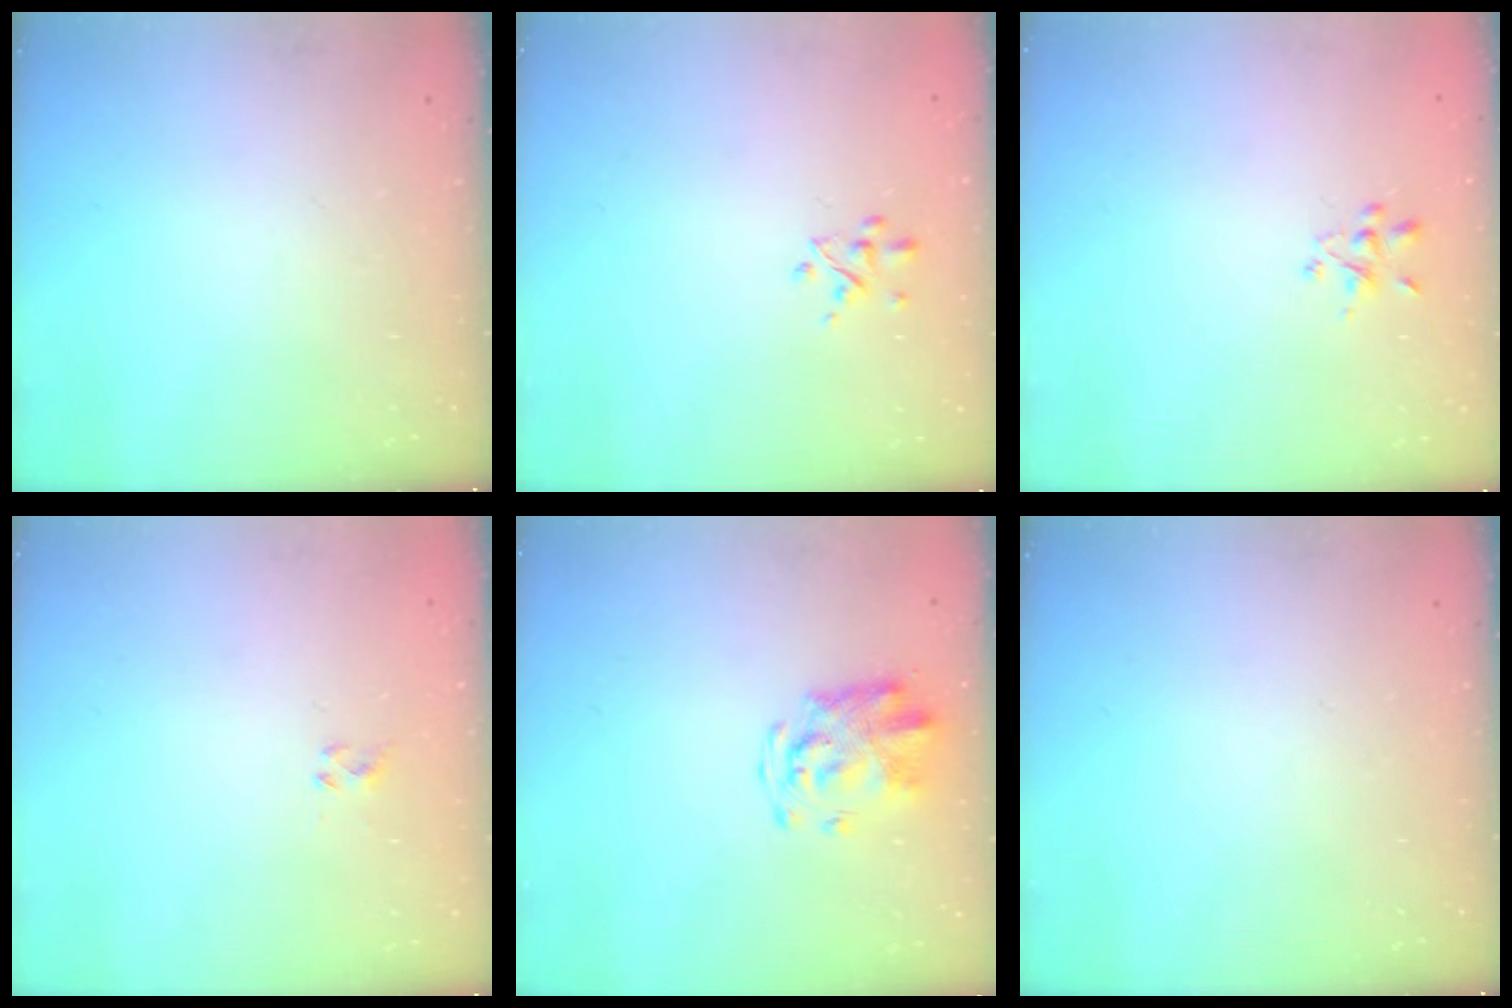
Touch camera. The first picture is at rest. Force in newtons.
{"total": 2.3, "press": 2.3, "slide": 0.6}
{"total": 2.2, "press": 2.0, "slide": 1.0}
{"total": 2.2, "press": 2.1, "slide": 0.7}
{"total": 4.9, "press": 4.9, "slide": 0.4}
{"total": 0.0}